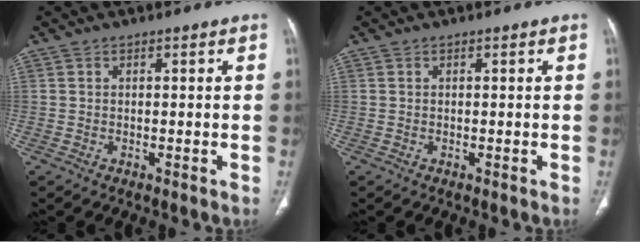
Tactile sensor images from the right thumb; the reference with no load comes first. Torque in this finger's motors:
{"motor_torque": [0.01, 0.00, -0.09, -0.06, 0.01]}